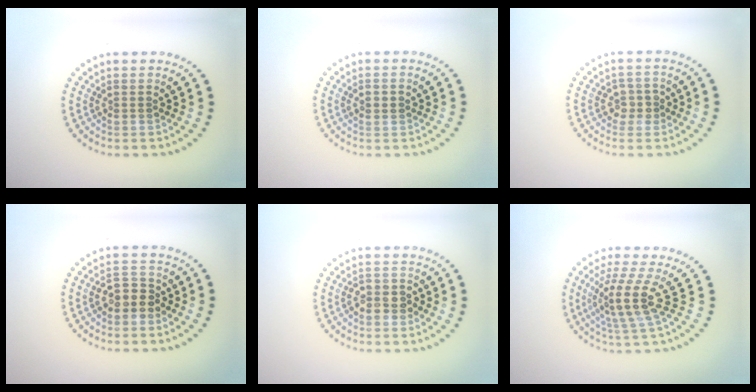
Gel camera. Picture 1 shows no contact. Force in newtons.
{"total": 1.7, "press": 1.7, "slide": 0.0}
{"total": 1.8, "press": 1.7, "slide": 0.4}
{"total": 2.7, "press": 2.6, "slide": 0.8}
{"total": 2.2, "press": 2.0, "slide": 0.7}
{"total": 4.2, "press": 3.5, "slide": 2.3}